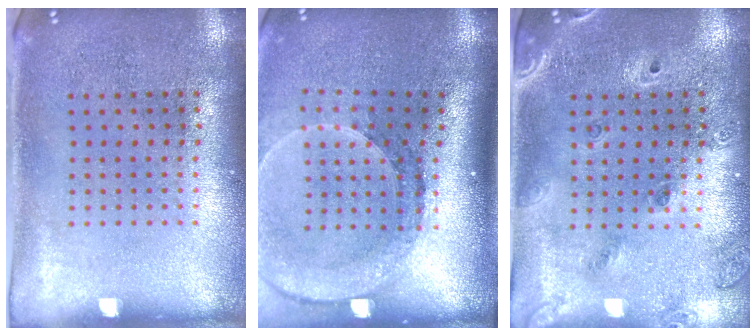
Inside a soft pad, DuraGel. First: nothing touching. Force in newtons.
{"total": 2.7, "press": 2.0, "slide": 1.8}
{"total": 1.6, "press": 1.4, "slide": 0.9}